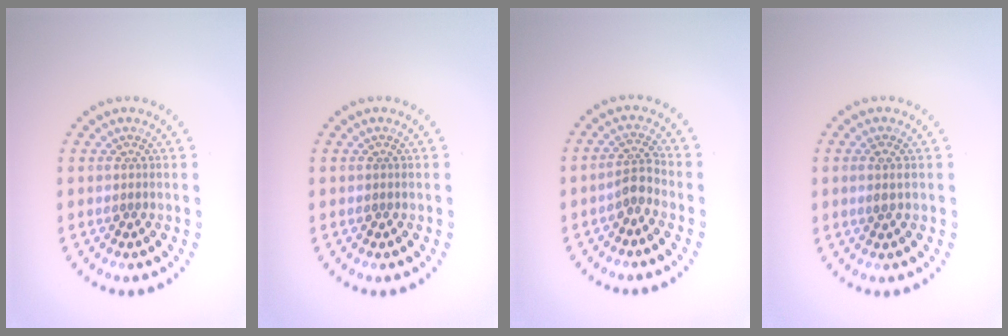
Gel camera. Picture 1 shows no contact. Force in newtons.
{"total": 0.0}
{"total": 2.2, "press": 1.8, "slide": 1.3}
{"total": 0.9, "press": 0.8, "slide": 0.4}